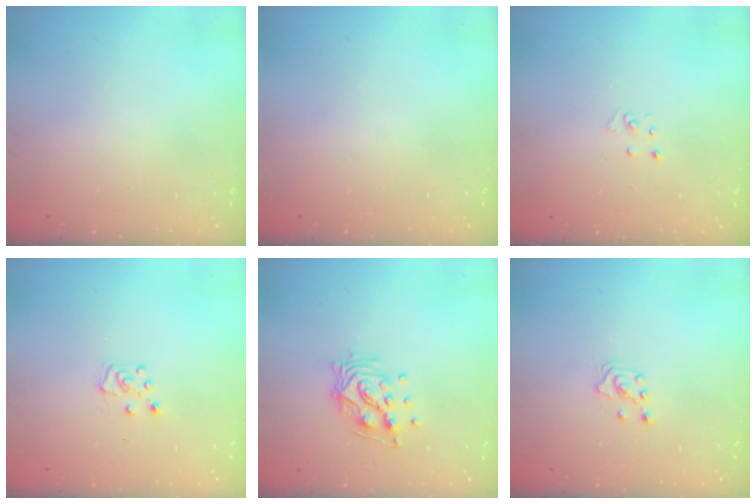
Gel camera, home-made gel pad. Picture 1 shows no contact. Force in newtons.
{"total": 0.0}
{"total": 2.8, "press": 2.8, "slide": 0.3}
{"total": 5.1, "press": 5.0, "slide": 0.6}
{"total": 10.2, "press": 10.2, "slide": 1.2}
{"total": 2.0, "press": 1.8, "slide": 0.9}